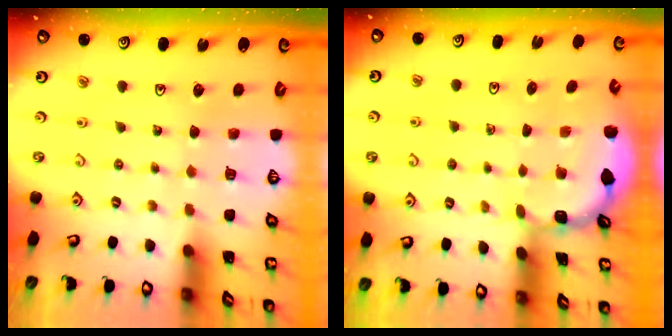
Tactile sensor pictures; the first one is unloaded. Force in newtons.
{"total": 1.9, "press": 1.9, "slide": 0.2}